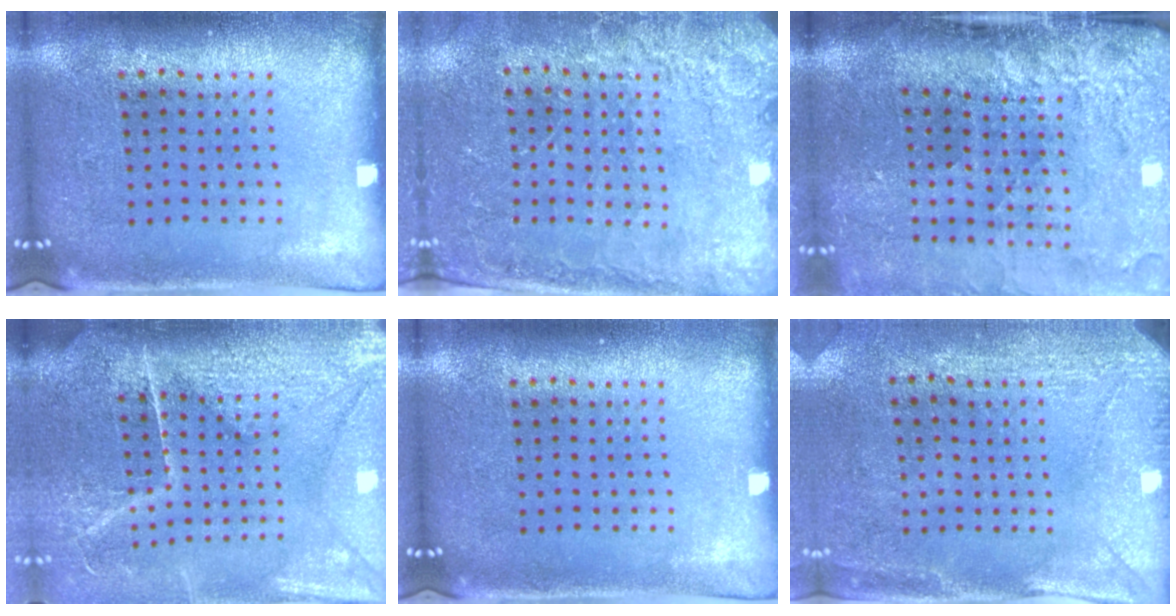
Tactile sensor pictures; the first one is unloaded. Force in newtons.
{"total": 2.6, "press": 2.5, "slide": 0.5}
{"total": 4.6, "press": 3.5, "slide": 3.0}
{"total": 4.5, "press": 4.0, "slide": 2.1}
{"total": 0.0}
{"total": 2.9, "press": 2.4, "slide": 1.6}